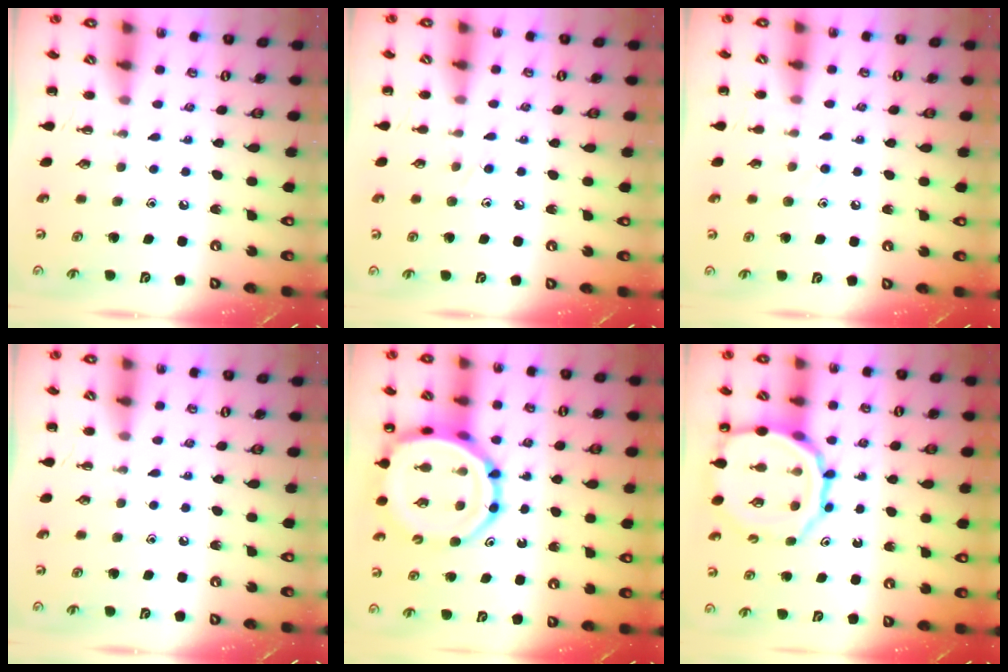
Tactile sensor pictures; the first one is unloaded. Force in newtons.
{"total": 7.0, "press": 6.7, "slide": 2.0}
{"total": 6.6, "press": 6.2, "slide": 2.4}
{"total": 0.0}
{"total": 13.5, "press": 13.1, "slide": 3.3}
{"total": 16.4, "press": 16.2, "slide": 2.3}